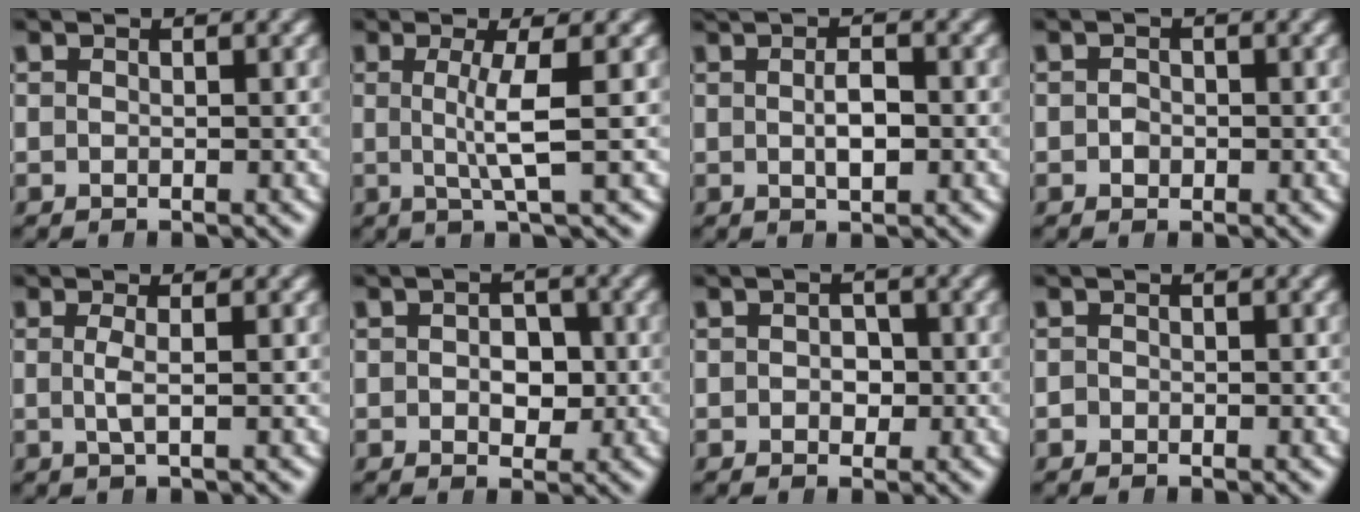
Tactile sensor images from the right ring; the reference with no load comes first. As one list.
[{"total": 3.5, "force": [0.2, -0.5, 3.4], "torque": [-0.068, -0.008, 0.007]}, {"total": 2.0, "force": [0.2, 0.0, 2.0], "torque": [-0.033, 0.002, 0.001]}, {"total": 0.5, "force": [-0.4, 0.3, -0.1], "torque": [-0.002, -0.008, -0.005]}, {"total": 1.4, "force": [-0.1, -0.6, 1.2], "torque": [-0.034, -0.013, 0.004]}, {"total": 2.1, "force": [-0.4, 1.7, 1.3], "torque": [-0.014, -0.004, -0.006]}, {"total": 1.0, "force": [-0.4, 0.8, 0.3], "torque": [-0.003, -0.002, -0.009]}, {"total": 0.8, "force": [-0.5, 0.6, -0.1], "torque": [0.002, -0.002, -0.009]}]